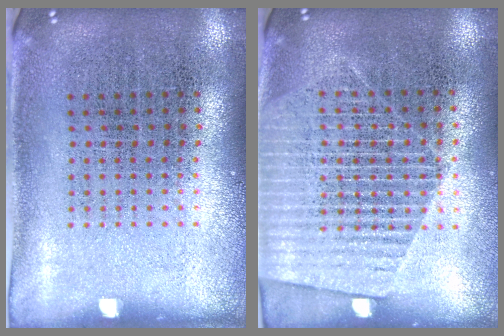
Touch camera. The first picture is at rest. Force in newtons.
{"total": 1.7, "press": 1.5, "slide": 0.8}